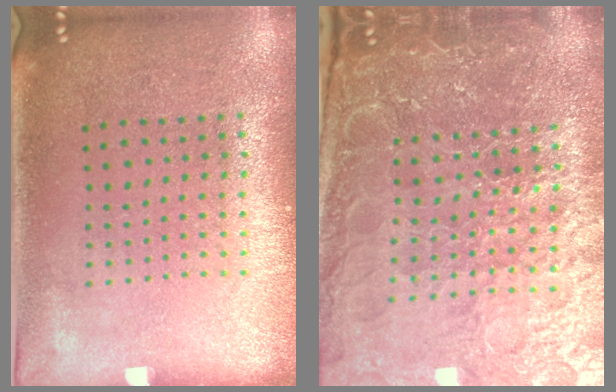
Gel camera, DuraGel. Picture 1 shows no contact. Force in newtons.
{"total": 5.5, "press": 5.1, "slide": 2.1}